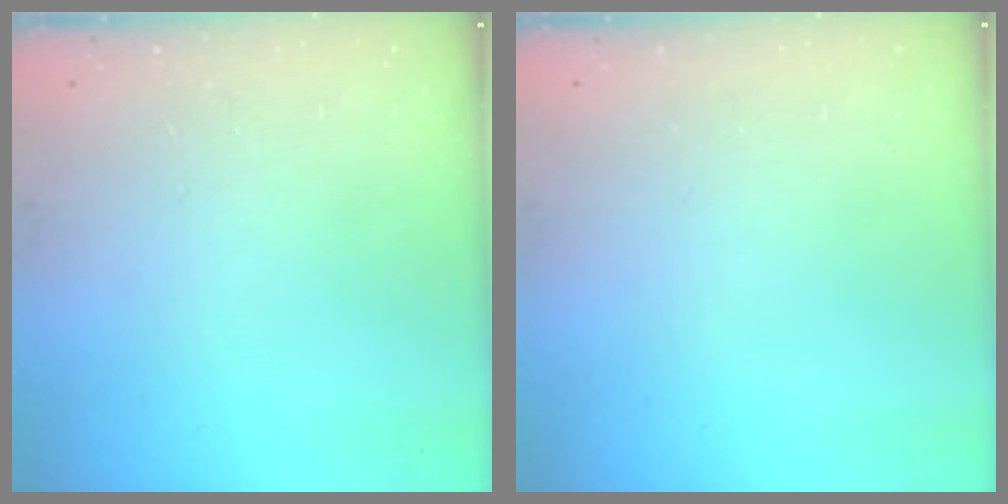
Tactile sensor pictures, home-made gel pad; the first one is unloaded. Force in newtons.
{"total": 0.0}